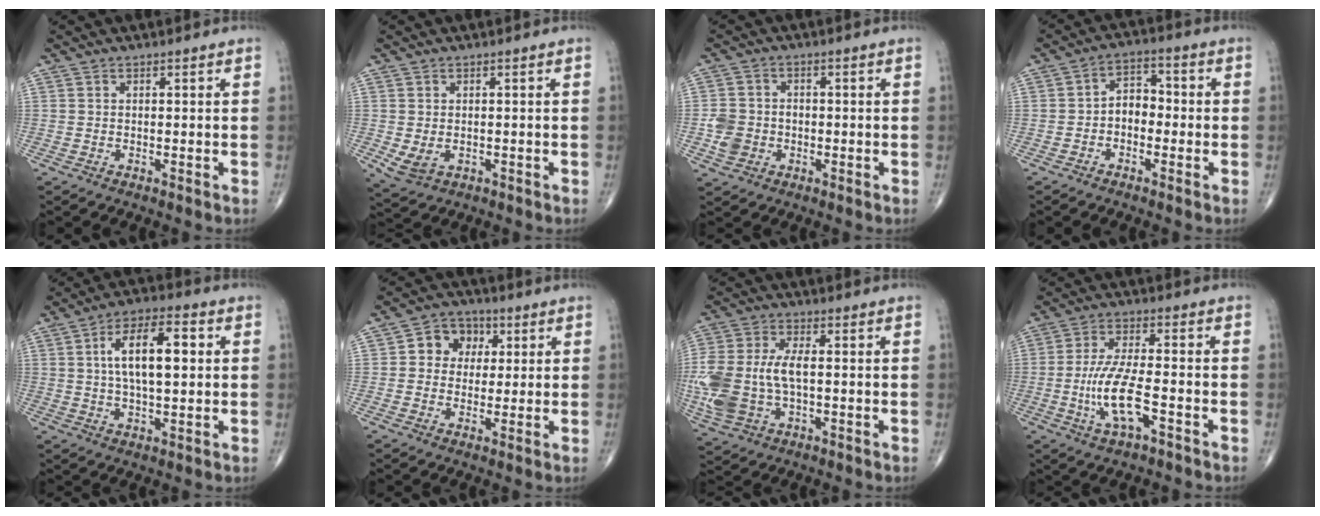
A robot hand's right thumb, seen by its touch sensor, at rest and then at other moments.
{"total": 3.8, "force": [-0.7, 2.8, 2.6], "torque": [-0.049, -0.006, 0.001]}
{"total": 5.2, "force": [-1.3, 4.5, 2.3], "torque": [-0.033, 0.012, -0.024]}
{"total": 5.4, "force": [-1.2, 3.8, 3.6], "torque": [-0.035, 0.028, -0.034]}
{"total": 12.2, "force": [2.0, 5.1, 10.8], "torque": [-0.176, 0.014, 0.031]}
{"total": 7.3, "force": [1.7, 6.2, 3.5], "torque": [-0.017, 0.006, 0.019]}
{"total": 15.1, "force": [-1.2, 8.6, 12.3], "torque": [-0.300, 0.005, -0.016]}
{"total": 10.0, "force": [-3.2, 3.2, 8.9], "torque": [-0.187, 0.016, -0.059]}